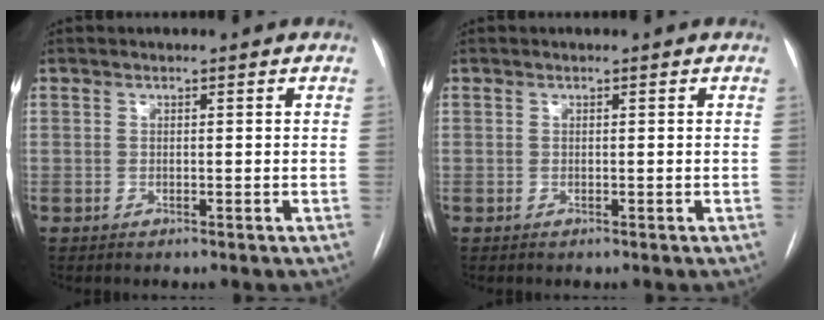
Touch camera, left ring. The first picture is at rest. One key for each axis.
{"total": 0.0}